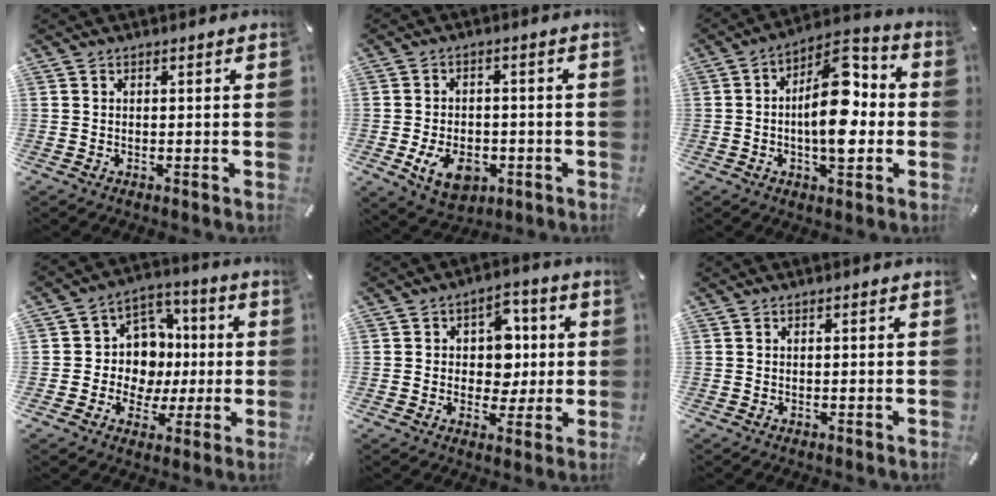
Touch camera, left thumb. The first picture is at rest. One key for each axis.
{"total": 8.8, "fx": -3.0, "fy": 6.2, "fz": 5.4, "tx": -0.100, "ty": 0.008, "tz": -0.055}
{"total": 16.4, "fx": -0.5, "fy": 7.9, "fz": 14.4, "tx": -0.228, "ty": -0.002, "tz": -0.010}
{"total": 11.3, "fx": -0.2, "fy": 10.9, "fz": 2.7, "tx": -0.042, "ty": 0.001, "tz": 0.009}
{"total": 9.1, "fx": 0.3, "fy": 7.8, "fz": 4.8, "tx": -0.058, "ty": 0.007, "tz": 0.005}
{"total": 0.0}